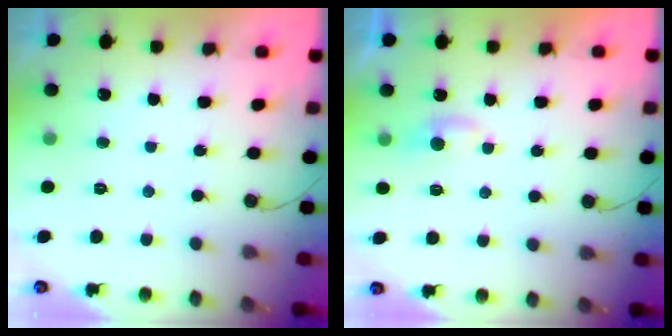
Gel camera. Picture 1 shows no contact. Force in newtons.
{"total": 3.9, "press": 3.8, "slide": 0.4}